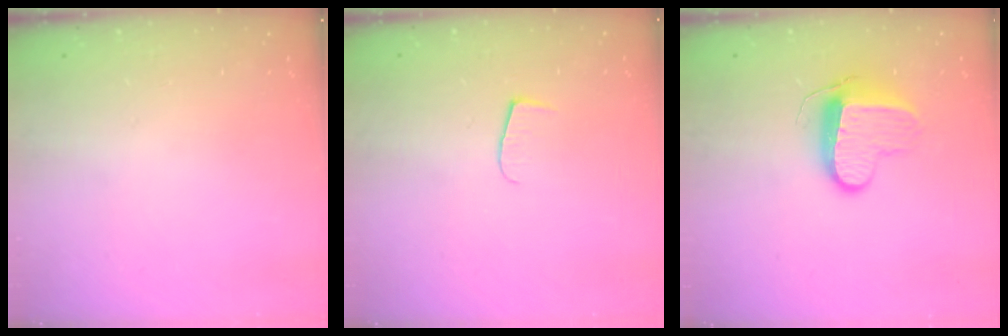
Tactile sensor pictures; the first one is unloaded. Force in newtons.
{"total": 5.3, "press": 5.2, "slide": 0.4}
{"total": 10.3, "press": 10.3, "slide": 0.4}